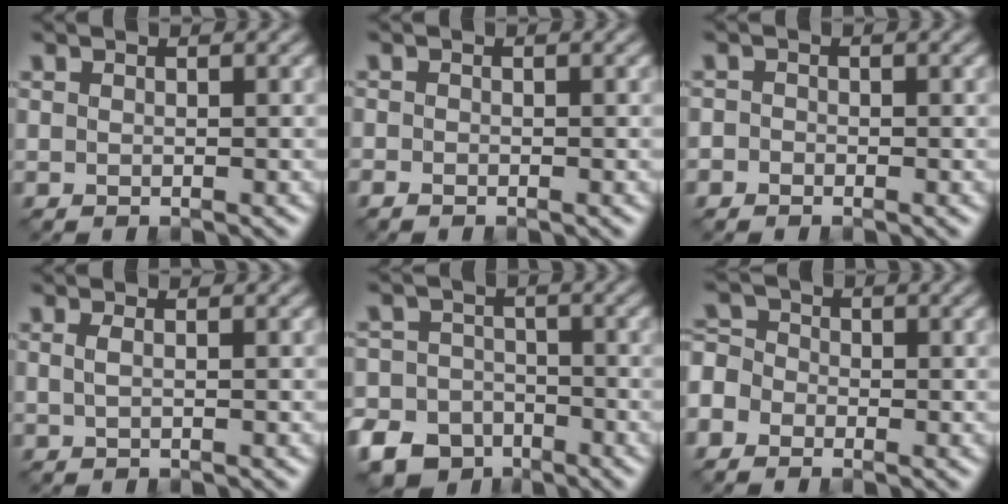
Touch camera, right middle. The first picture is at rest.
{"total": 0.8, "force": [-0.6, 0.4, 0.3], "torque": [-0.006, 0.002, -0.014]}
{"total": 1.0, "force": [-0.5, 0.8, 0.2], "torque": [0.009, 0.004, -0.014]}
{"total": 0.7, "force": [0.2, 0.0, 0.7], "torque": [-0.020, 0.005, 0.004]}
{"total": 8.5, "force": [-5.5, 6.2, 2.0], "torque": [-0.036, -0.022, -0.113]}
{"total": 4.1, "force": [-2.0, 3.2, 1.6], "torque": [-0.033, 0.010, -0.047]}